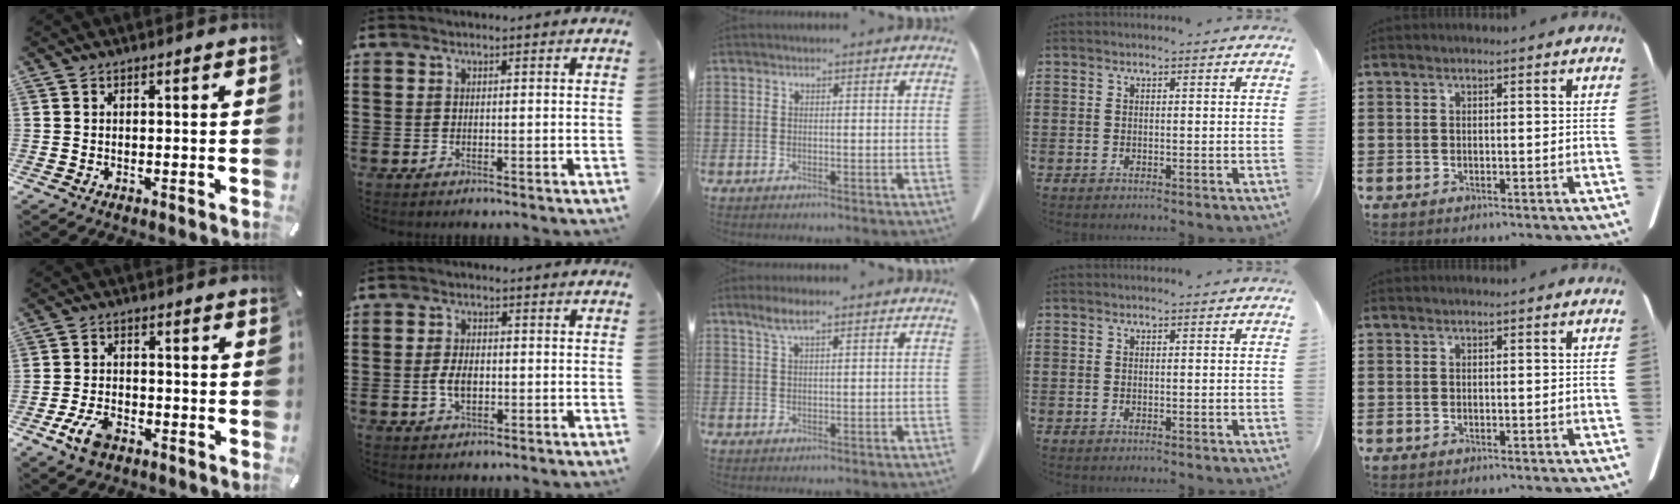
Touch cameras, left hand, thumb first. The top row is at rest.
{"thumb": {"total": 6.6, "force": [-3.5, 3.8, 4.1], "torque": [-0.102, 0.008, -0.069]}, "index": {"total": 3.6, "force": [-0.4, 1.8, 3.1], "torque": [-0.073, -0.001, -0.012]}, "middle": {"total": 3.3, "force": [2.0, 0.6, 2.6], "torque": [-0.055, 0.003, 0.036]}}